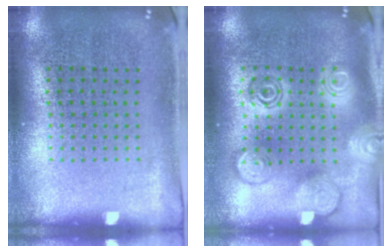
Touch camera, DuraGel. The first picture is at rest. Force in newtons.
{"total": 2.3, "press": 2.3, "slide": 0.4}